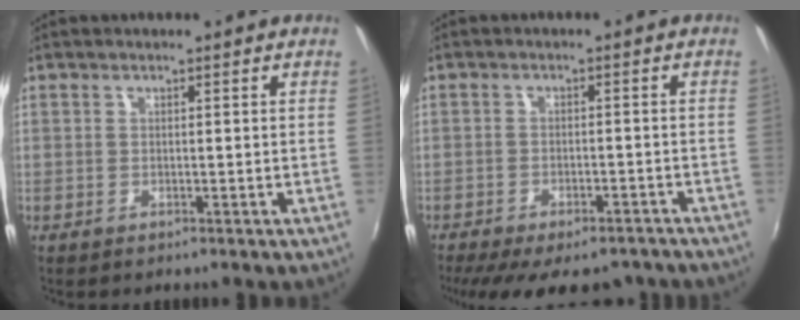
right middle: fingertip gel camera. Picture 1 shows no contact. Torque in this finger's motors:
{"motor_torque": [1.19, -0.95, 0.29, 0.14]}